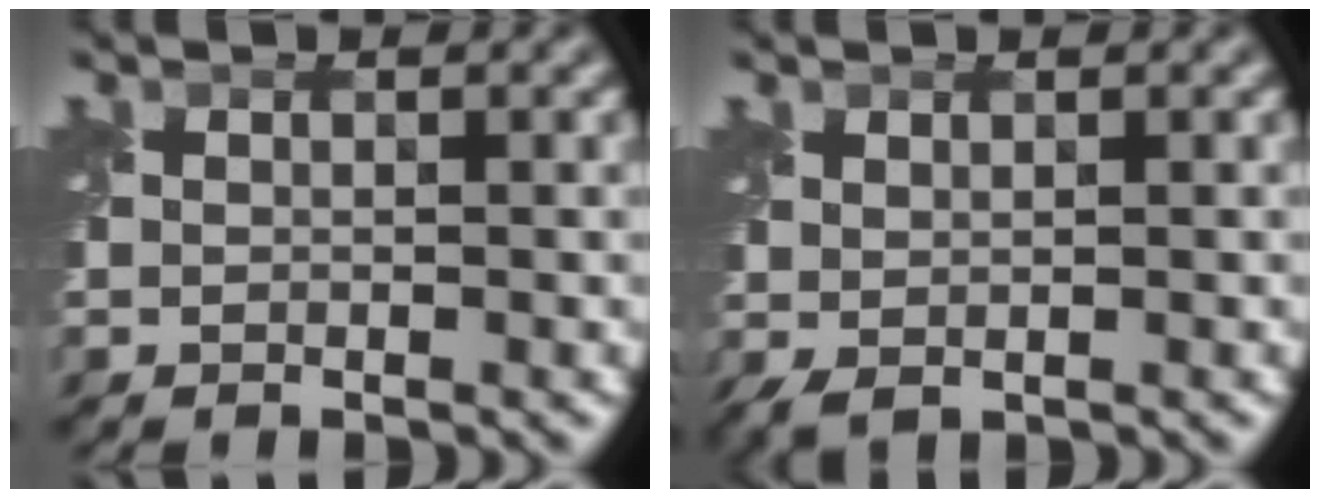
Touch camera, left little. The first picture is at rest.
{"total": 1.2, "force": [0.3, 0.6, 1.0], "torque": [-0.028, 0.000, 0.009]}